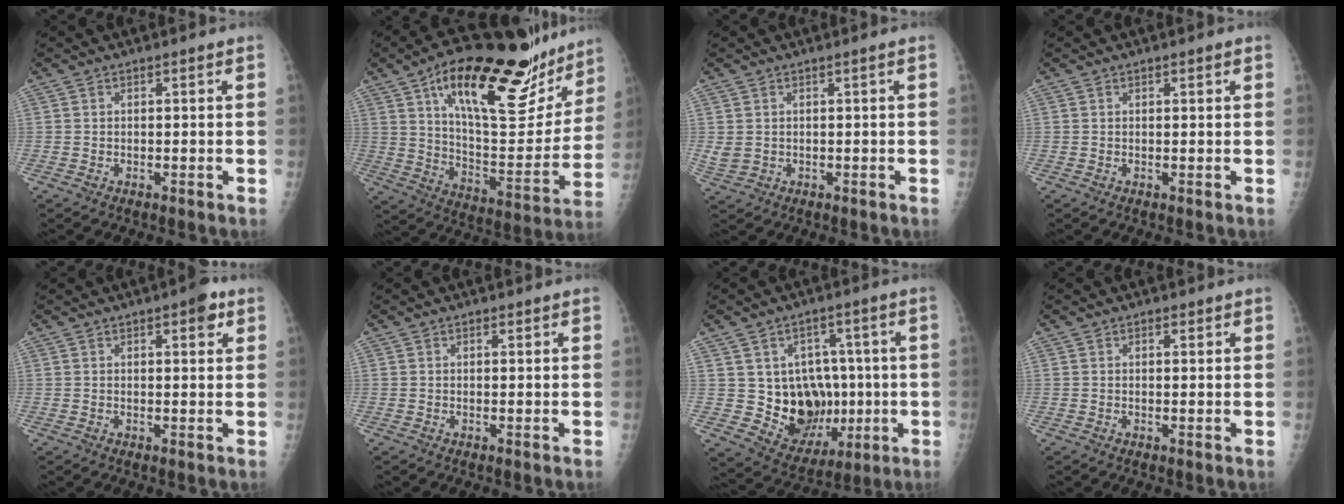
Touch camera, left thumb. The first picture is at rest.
{"total": 30.5, "force": [18.4, 11.5, 21.5], "torque": [-0.285, -0.050, 0.290]}
{"total": 2.2, "force": [0.5, 1.1, 1.8], "torque": [-0.048, 0.000, 0.019]}
{"total": 1.0, "force": [0.5, 0.2, 0.8], "torque": [-0.012, 0.000, 0.008]}
{"total": 3.6, "force": [1.8, 1.2, 2.9], "torque": [-0.032, -0.004, 0.019]}
{"total": 0.7, "force": [0.4, 0.2, 0.5], "torque": [-0.010, -0.001, 0.007]}
{"total": 13.7, "force": [-0.6, 11.2, 7.9], "torque": [-0.058, 0.001, 0.016]}
{"total": 1.0, "force": [0.6, 0.4, 0.7], "torque": [-0.009, -0.001, 0.008]}